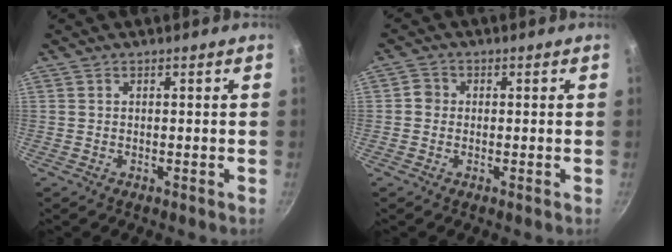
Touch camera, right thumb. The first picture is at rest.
{"total": 2.1, "force": [-0.2, 2.0, 0.7], "torque": [0.000, 0.007, -0.009]}